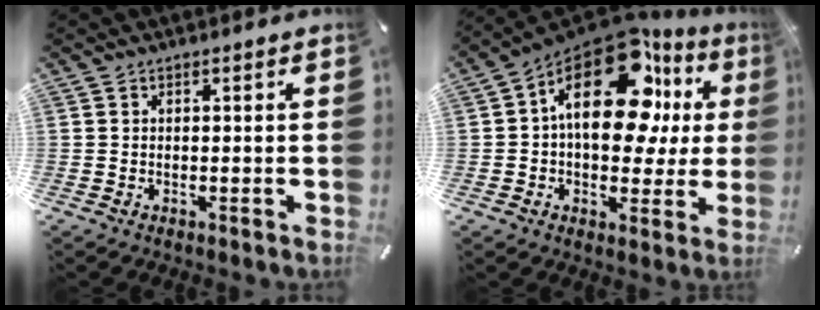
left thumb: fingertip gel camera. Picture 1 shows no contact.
{"total": 21.5, "force": [7.8, 11.8, 16.2], "torque": [-0.256, -0.051, 0.126]}